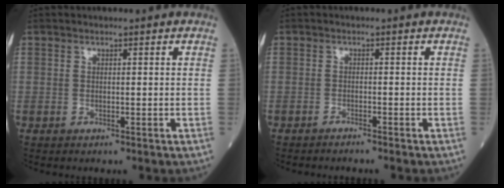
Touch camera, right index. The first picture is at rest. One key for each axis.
{"total": 1.5, "fx": -1.4, "fy": -0.3, "fz": 0.5, "tx": -0.006, "ty": 0.002, "tz": -0.020}